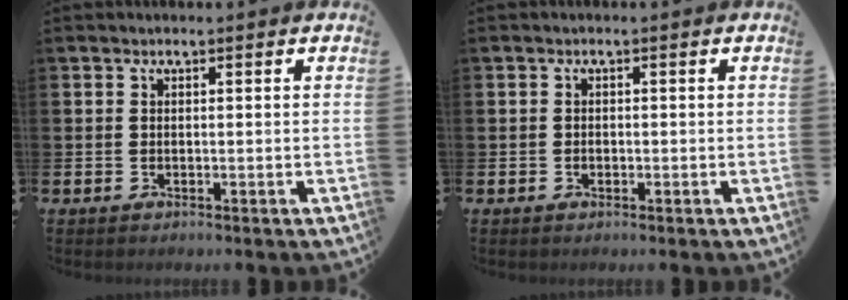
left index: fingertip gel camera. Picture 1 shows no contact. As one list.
[{"total": 0.7, "force": [-0.3, 0.6, 0.2], "torque": [-0.008, 0.006, -0.007]}]